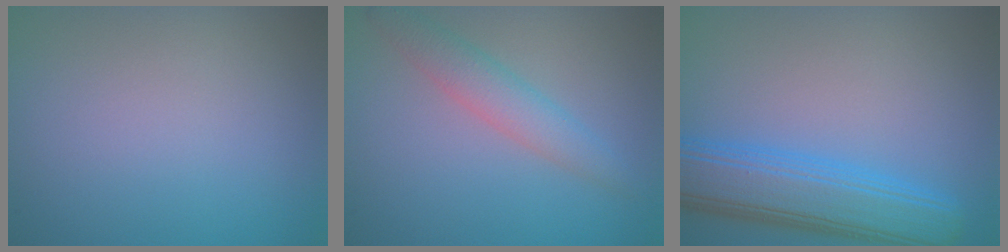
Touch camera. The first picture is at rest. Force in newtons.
{"total": 3.0, "press": 3.0, "slide": 0.1}
{"total": 7.6, "press": 7.6, "slide": 0.1}